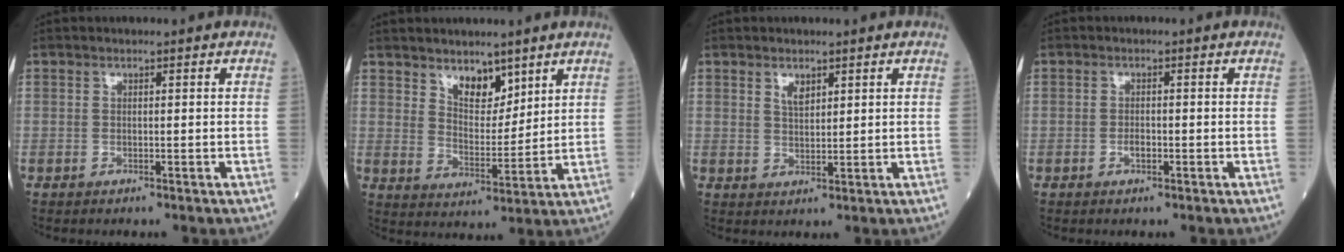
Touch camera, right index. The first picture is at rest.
{"total": 6.0, "force": [4.3, 2.9, 2.9], "torque": [-0.044, -0.011, 0.081]}
{"total": 2.3, "force": [1.4, 1.1, 1.4], "torque": [-0.026, -0.001, 0.030]}
{"total": 1.4, "force": [-0.5, 0.6, 1.1], "torque": [-0.022, 0.001, -0.009]}